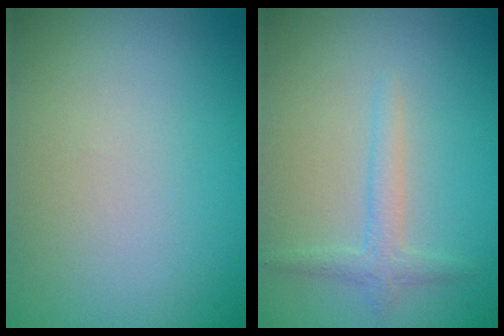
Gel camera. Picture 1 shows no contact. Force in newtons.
{"total": 1.8, "press": 1.8, "slide": 0.1}